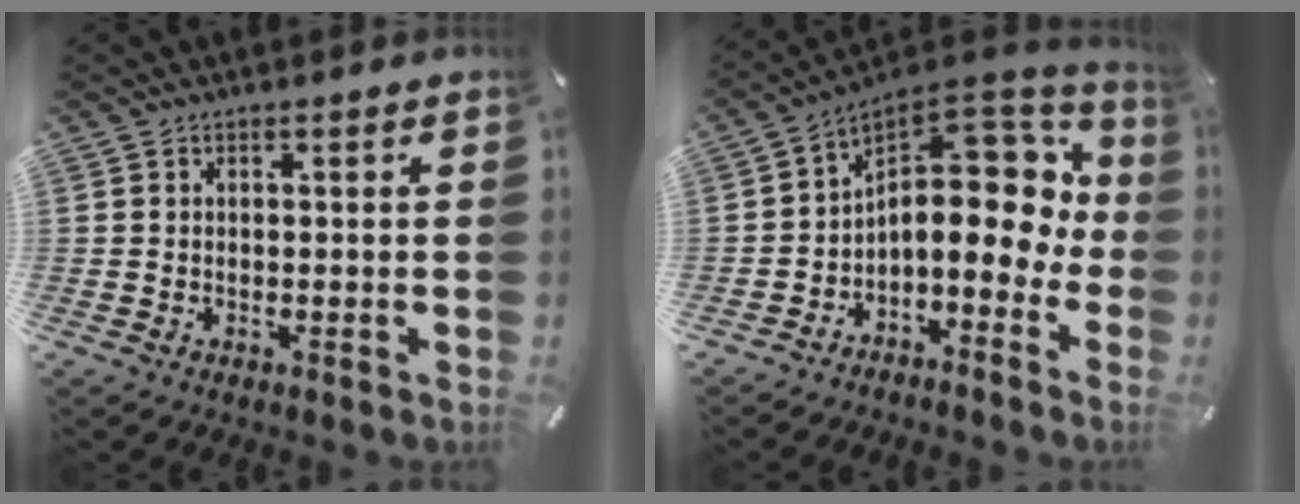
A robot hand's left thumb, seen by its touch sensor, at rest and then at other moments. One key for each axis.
{"total": 15.9, "fx": 3.2, "fy": 9.7, "fz": 12.2, "tx": -0.159, "ty": -0.041, "tz": 0.055}